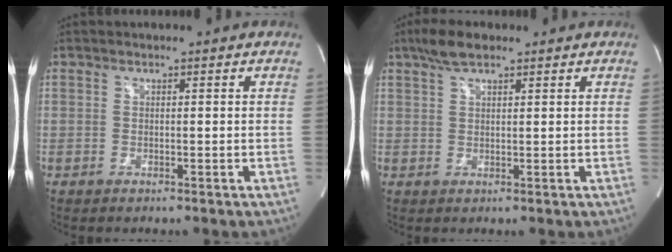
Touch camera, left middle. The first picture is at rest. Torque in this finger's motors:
{"motor_torque": [0.35, -0.48, -0.01, 0.03]}